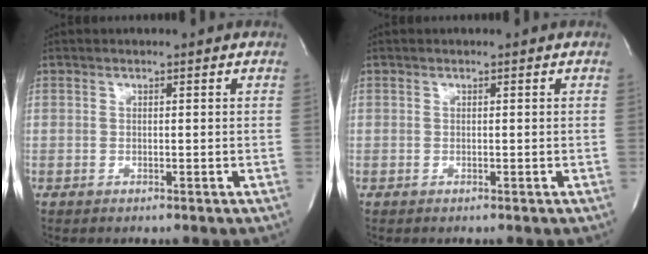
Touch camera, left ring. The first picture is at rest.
{"total": 0.0}